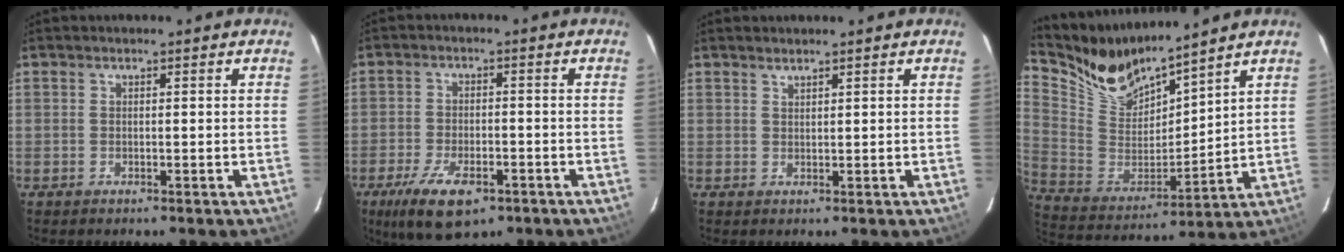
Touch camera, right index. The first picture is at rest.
{"total": 11.2, "force": [-6.7, 4.8, 7.5], "torque": [-0.166, -0.025, -0.110]}
{"total": 0.9, "force": [0.9, 0.1, 0.2], "torque": [-0.003, 0.001, 0.017]}
{"total": 13.3, "force": [12.1, 3.4, 4.3], "torque": [-0.113, -0.023, 0.246]}